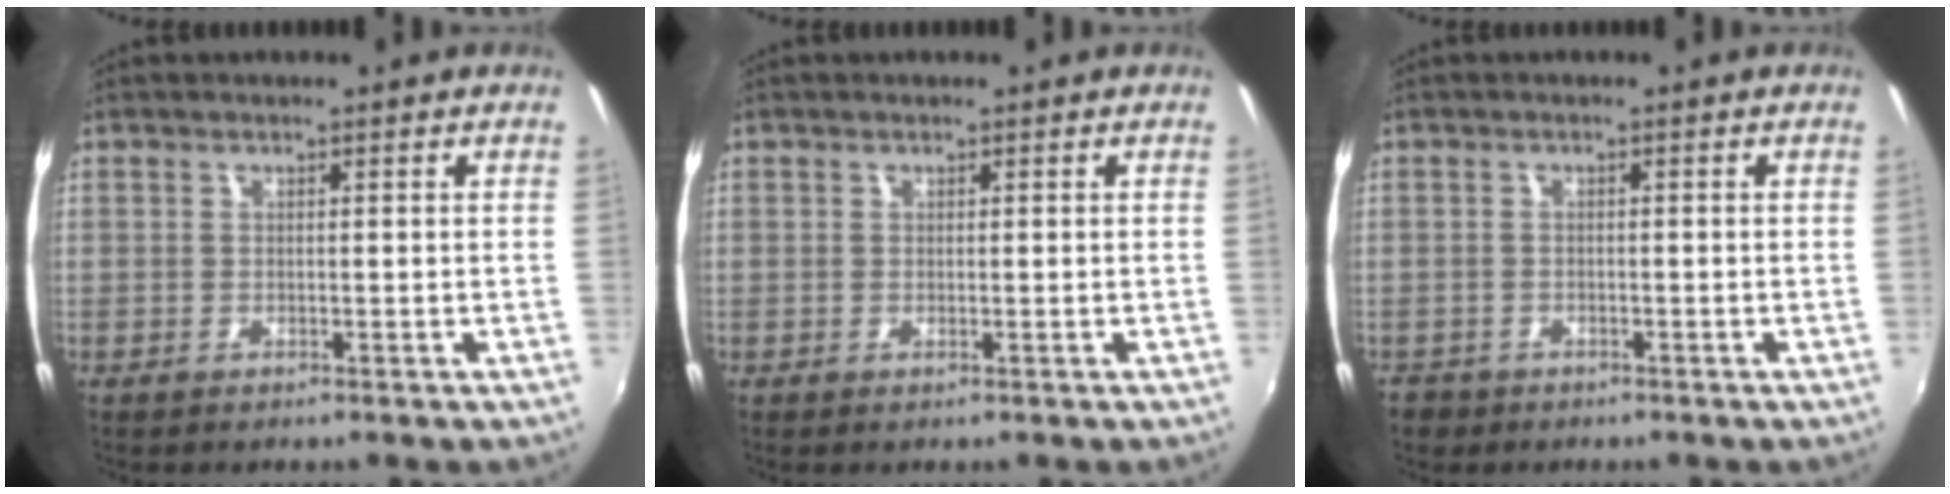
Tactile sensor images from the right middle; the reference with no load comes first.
{"total": 0.0}
{"total": 2.8, "force": [-1.8, 2.0, 0.7], "torque": [-0.023, -0.005, -0.030]}